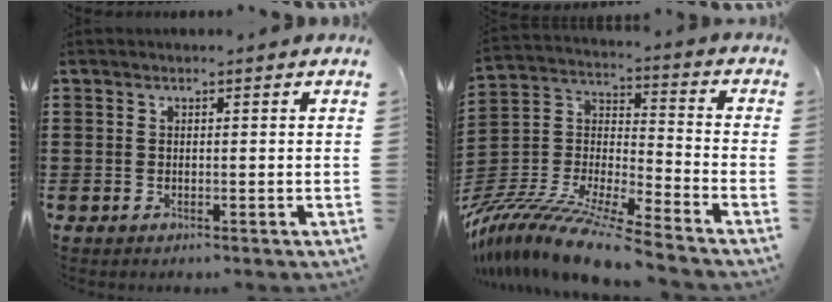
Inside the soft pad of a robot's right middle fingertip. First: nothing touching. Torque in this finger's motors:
{"motor_torque": [1.73, -0.41, 1.05, 0.21]}